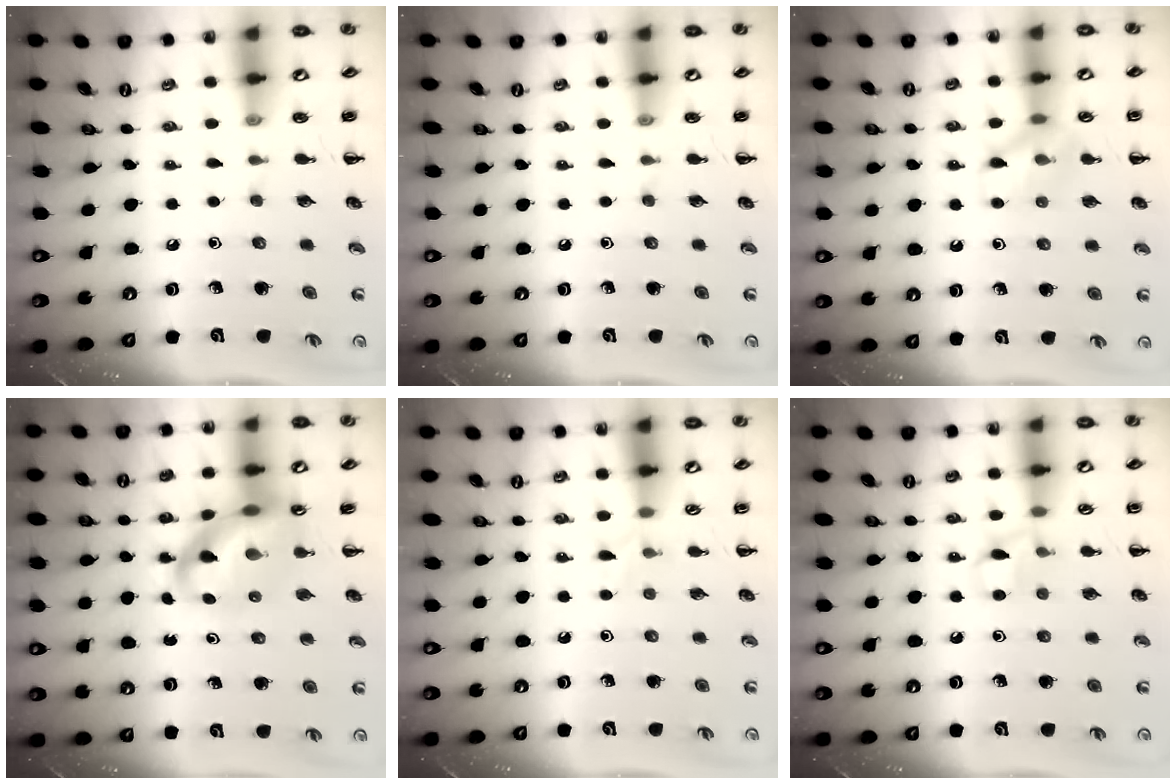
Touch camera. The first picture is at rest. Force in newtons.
{"total": 0.0}
{"total": 9.4, "press": 9.4, "slide": 0.6}
{"total": 10.6, "press": 10.2, "slide": 3.0}
{"total": 4.9, "press": 4.5, "slide": 1.9}
{"total": 6.2, "press": 5.9, "slide": 2.0}